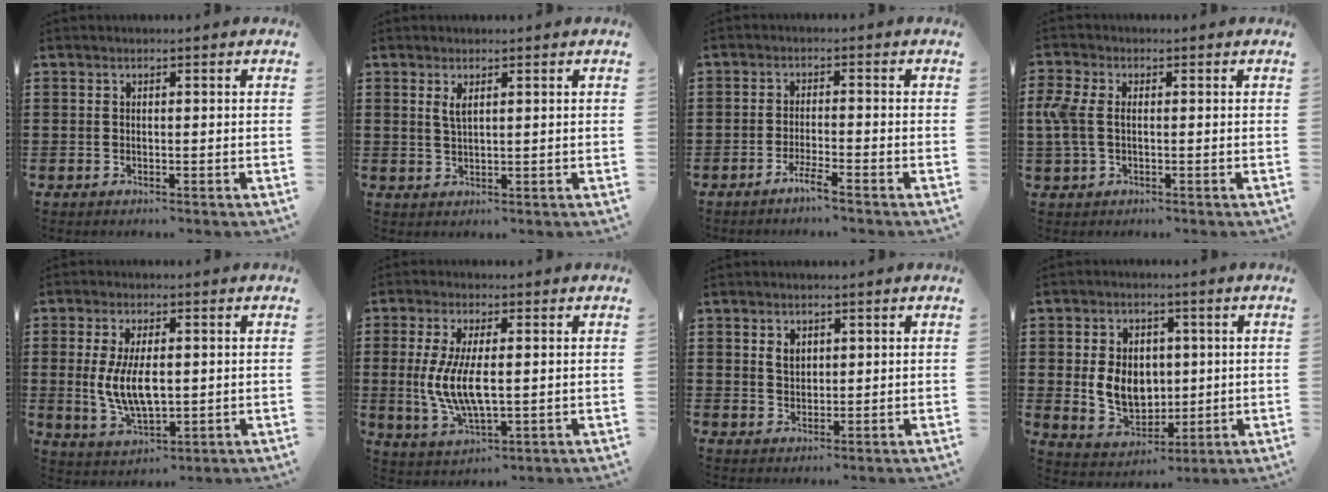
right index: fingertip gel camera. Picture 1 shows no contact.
{"total": 2.1, "force": [1.1, 0.6, 1.7], "torque": [-0.035, 0.002, 0.018]}
{"total": 2.9, "force": [-2.3, -0.2, 1.8], "torque": [-0.037, -0.002, -0.043]}
{"total": 4.3, "force": [0.0, 2.5, 3.6], "torque": [-0.108, -0.005, -0.011]}
{"total": 7.6, "force": [0.3, 3.5, 6.7], "torque": [-0.147, 0.001, 0.002]}
{"total": 7.9, "force": [0.1, 3.0, 7.4], "torque": [-0.163, -0.005, -0.004]}
{"total": 2.2, "force": [1.0, 1.5, 1.2], "torque": [-0.028, 0.005, 0.020]}
{"total": 7.8, "force": [0.5, 6.1, 4.7], "torque": [-0.096, 0.009, 0.009]}